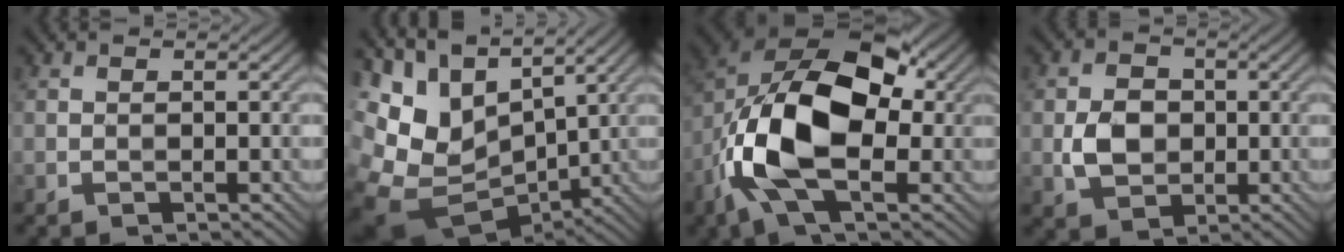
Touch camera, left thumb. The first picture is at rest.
{"total": 12.6, "force": [1.5, 8.6, 9.1], "torque": [-0.214, -0.013, 0.056]}
{"total": 15.8, "force": [-2.6, 8.9, 12.8], "torque": [-0.275, -0.001, -0.060]}
{"total": 4.9, "force": [-0.5, 4.0, 2.9], "torque": [-0.058, -0.003, -0.008]}